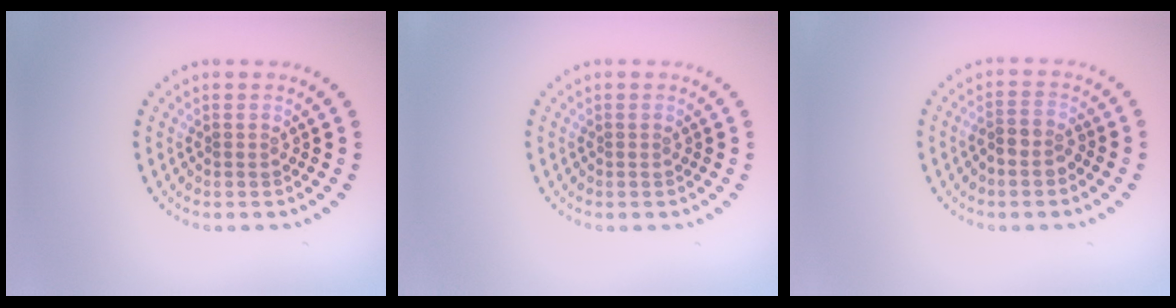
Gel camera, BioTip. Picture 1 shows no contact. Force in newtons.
{"total": 0.0}
{"total": 2.2, "press": 1.9, "slide": 1.2}